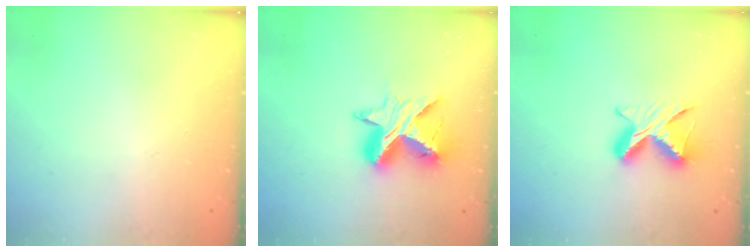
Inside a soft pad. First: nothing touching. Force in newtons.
{"total": 11.8, "press": 11.8, "slide": 1.0}
{"total": 8.6, "press": 8.5, "slide": 1.3}